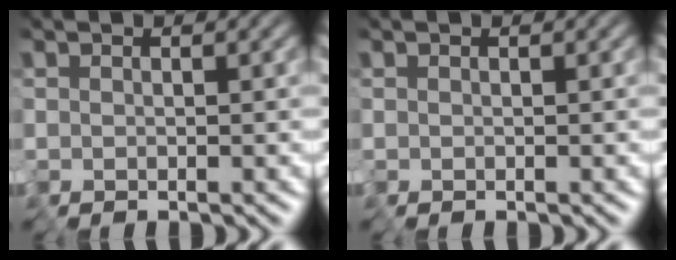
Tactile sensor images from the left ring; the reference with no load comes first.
{"total": 0.0}